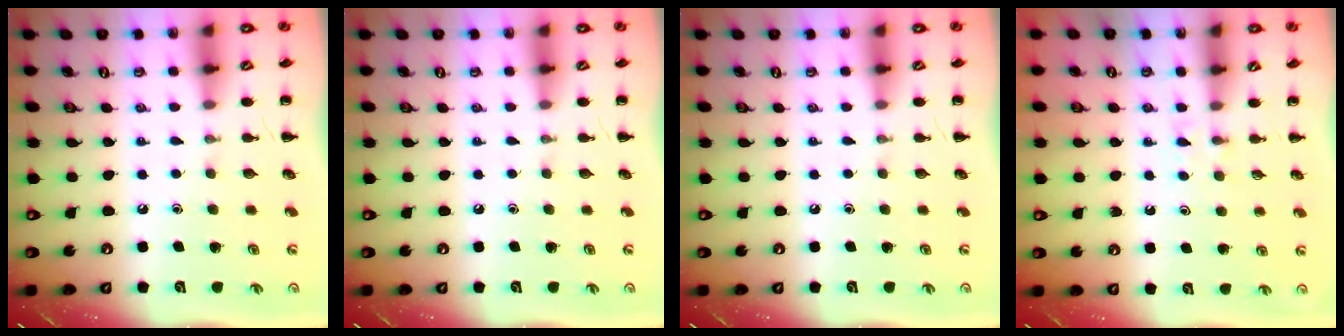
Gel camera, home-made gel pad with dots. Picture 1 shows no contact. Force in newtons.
{"total": 0.0}
{"total": 0.0}
{"total": 2.8, "press": 2.5, "slide": 1.1}